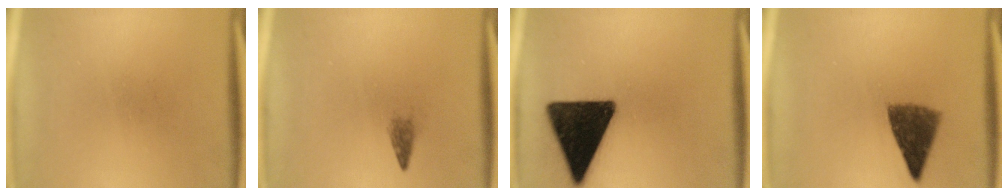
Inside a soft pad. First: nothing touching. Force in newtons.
{"total": 1.3}
{"total": 17.5}
{"total": 7.2}